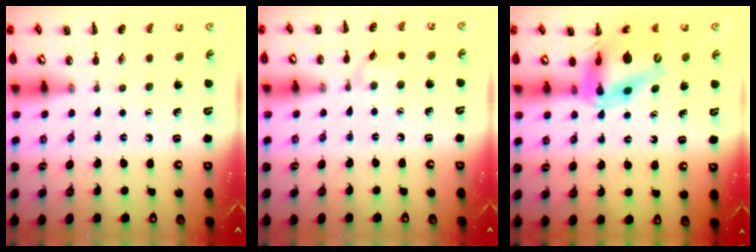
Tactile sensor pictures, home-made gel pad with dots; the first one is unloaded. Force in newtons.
{"total": 5.1, "press": 4.7, "slide": 1.7}
{"total": 14.8, "press": 14.0, "slide": 4.6}